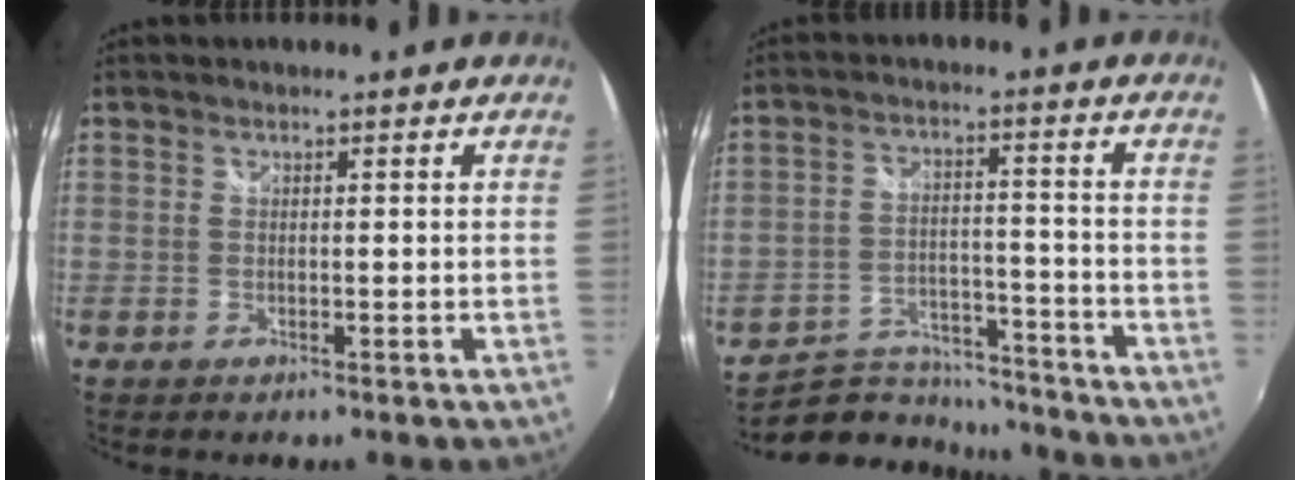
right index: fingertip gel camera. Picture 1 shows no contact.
{"total": 14.1, "force": [-12.6, 5.0, 3.8], "torque": [-0.091, 0.013, -0.182]}